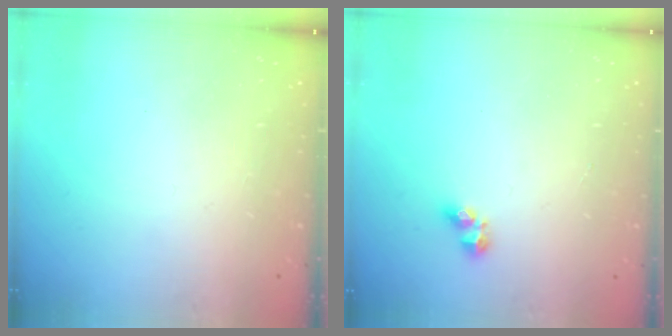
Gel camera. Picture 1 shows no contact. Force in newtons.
{"total": 3.4, "press": 3.2, "slide": 1.2}